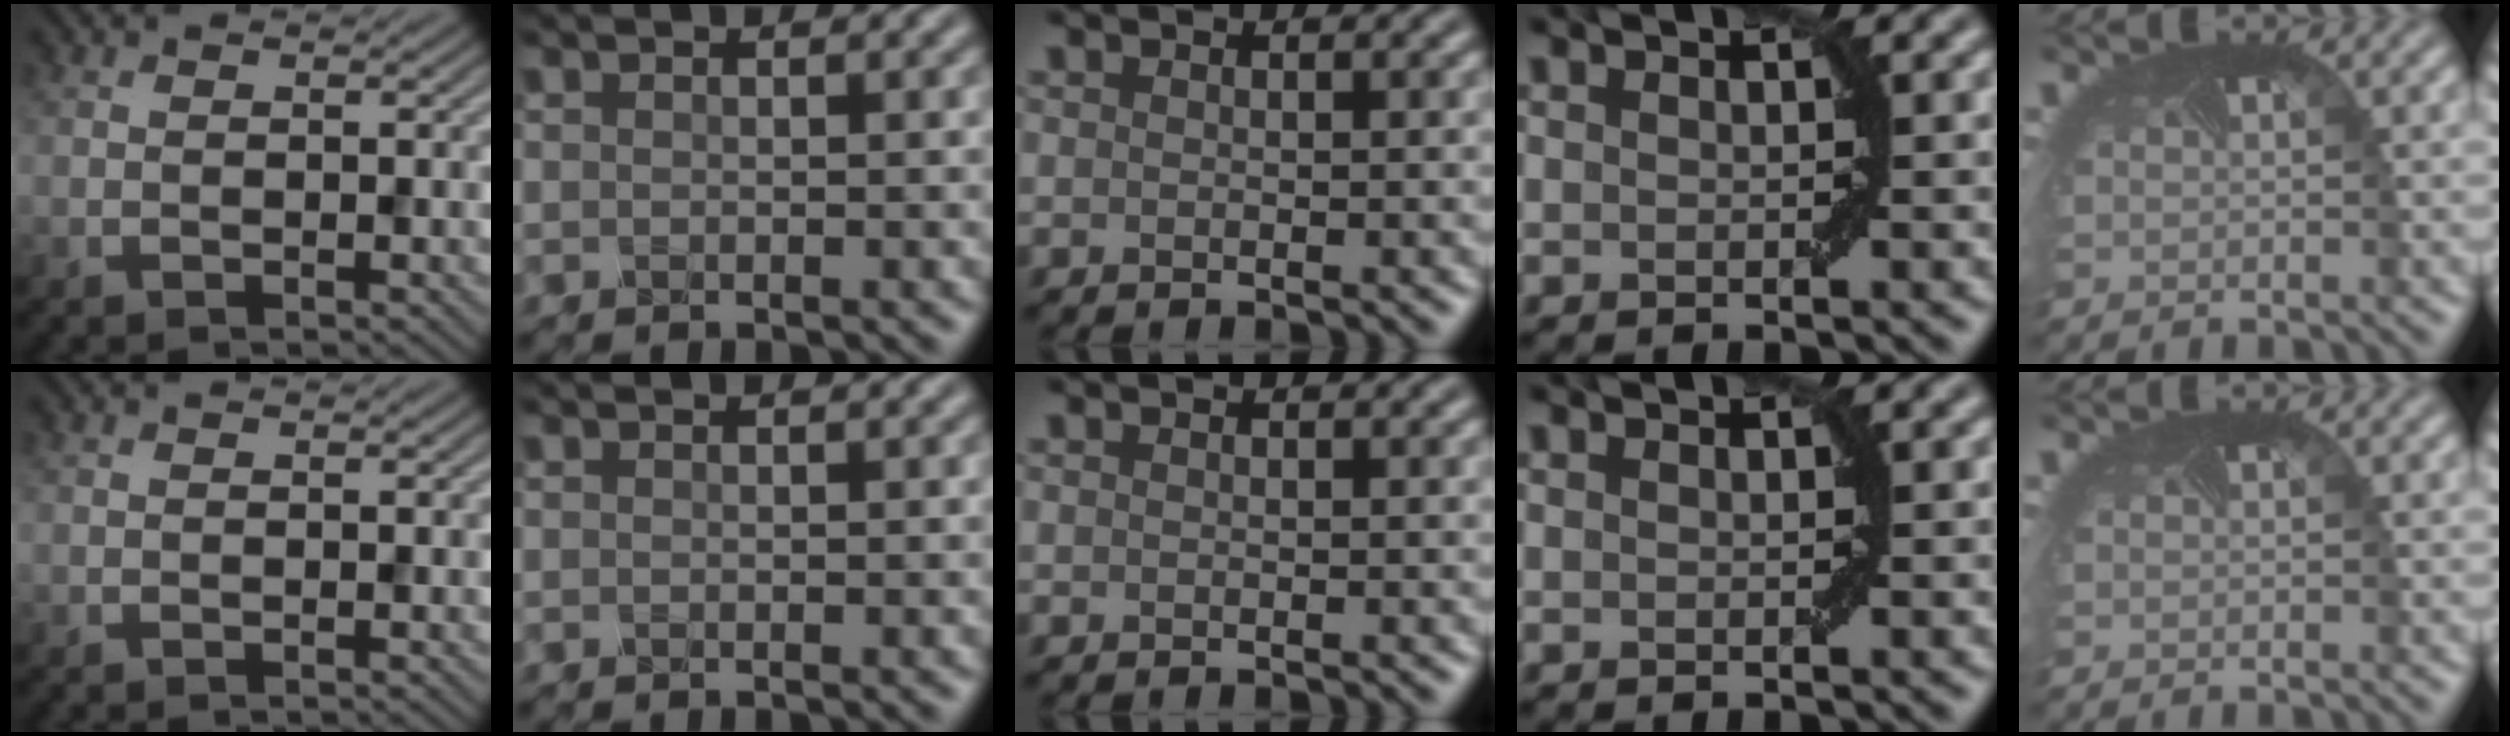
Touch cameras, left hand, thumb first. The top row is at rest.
{}